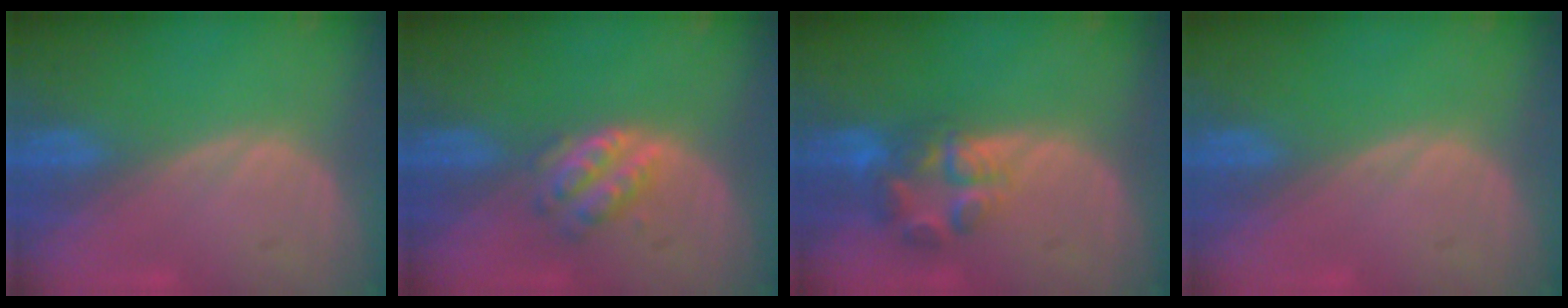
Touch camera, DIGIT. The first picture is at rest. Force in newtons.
{"total": 4.9, "press": 4.3, "slide": 2.3}
{"total": 6.9, "press": 5.9, "slide": 3.6}
{"total": 0.0}